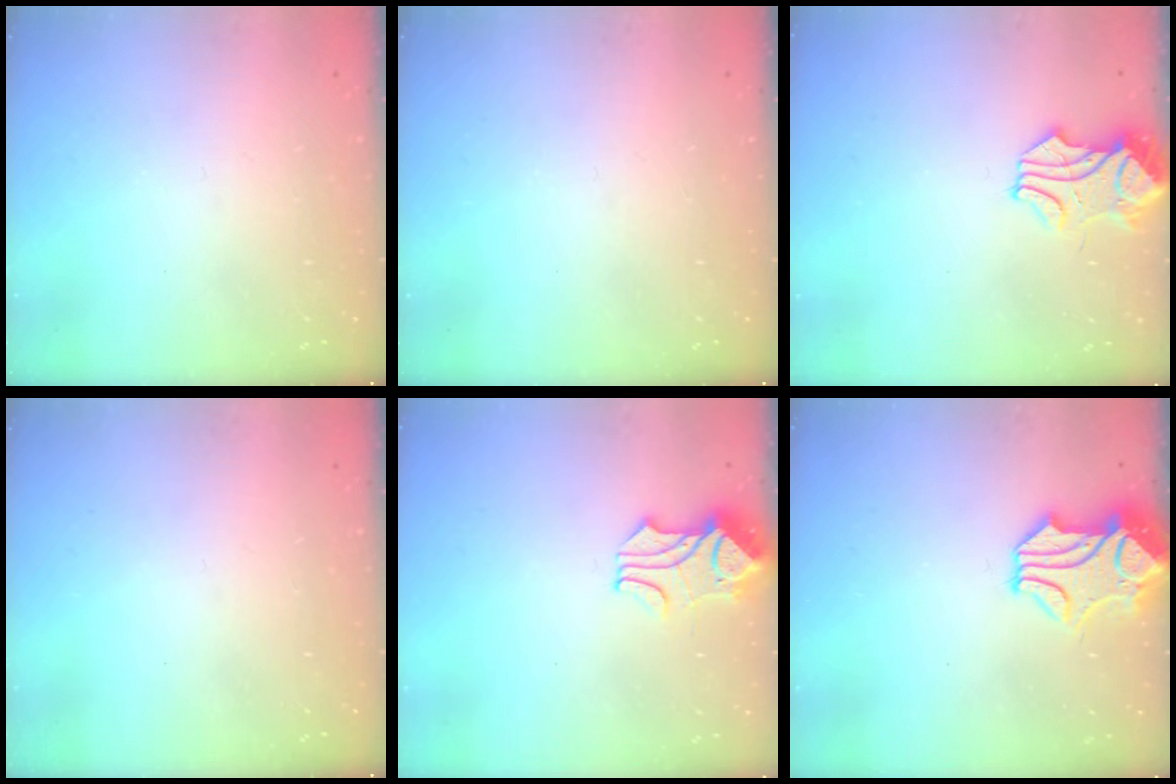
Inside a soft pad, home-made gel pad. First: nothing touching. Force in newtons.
{"total": 0.0}
{"total": 1.7, "press": 1.5, "slide": 0.8}
{"total": 0.0}
{"total": 1.6, "press": 1.2, "slide": 1.0}
{"total": 2.1, "press": 1.6, "slide": 1.3}